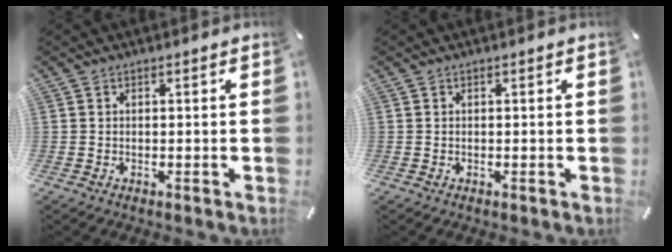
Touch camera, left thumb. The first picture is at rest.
{"total": 0.0}